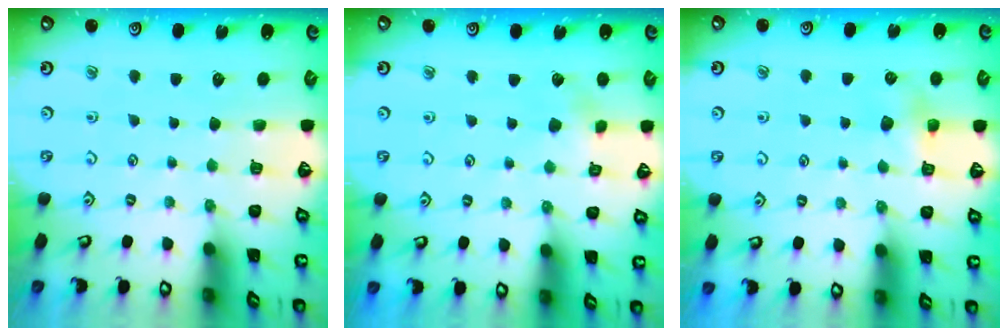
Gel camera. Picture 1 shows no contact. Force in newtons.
{"total": 3.5, "press": 3.4, "slide": 0.7}
{"total": 5.3, "press": 5.3, "slide": 0.6}